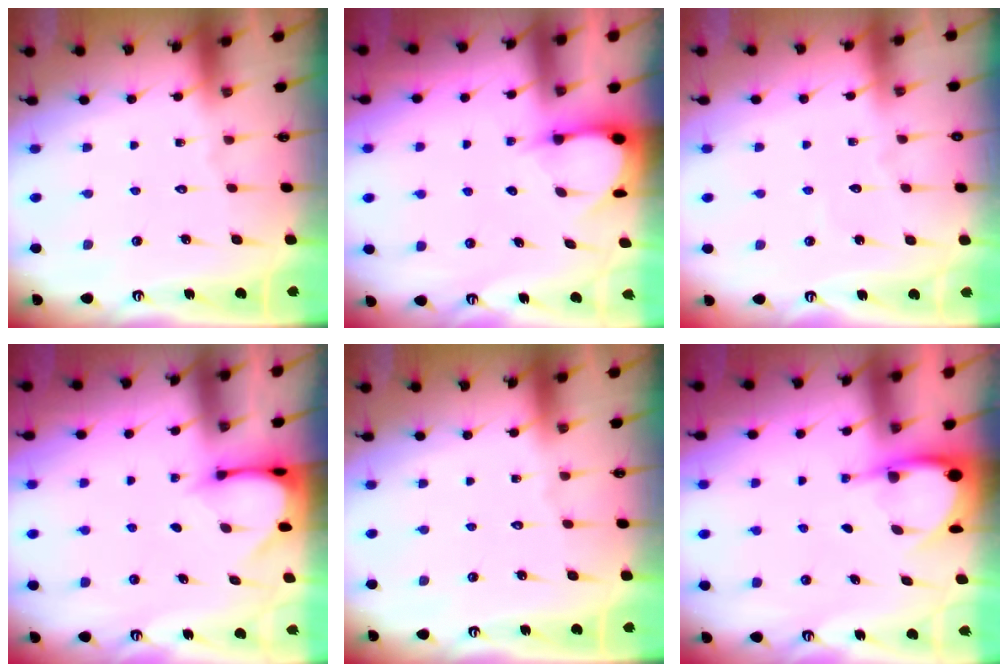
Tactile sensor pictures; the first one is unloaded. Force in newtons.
{"total": 3.5, "press": 3.5, "slide": 0.4}
{"total": 2.1, "press": 2.1, "slide": 0.2}
{"total": 3.2, "press": 3.2, "slide": 0.3}
{"total": 0.0}
{"total": 4.2, "press": 4.2, "slide": 0.3}